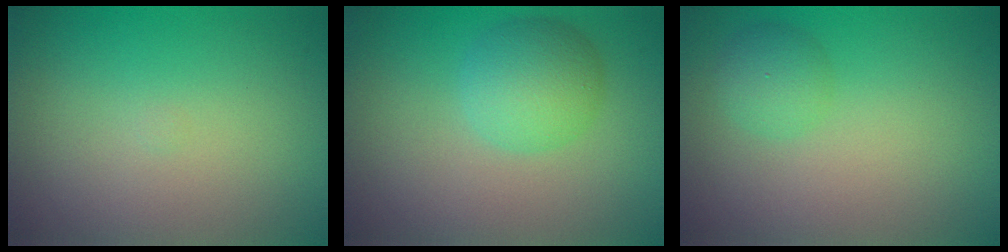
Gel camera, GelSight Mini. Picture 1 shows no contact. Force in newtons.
{"total": 3.9, "press": 3.9, "slide": 0.1}
{"total": 2.0, "press": 2.0, "slide": 0.0}